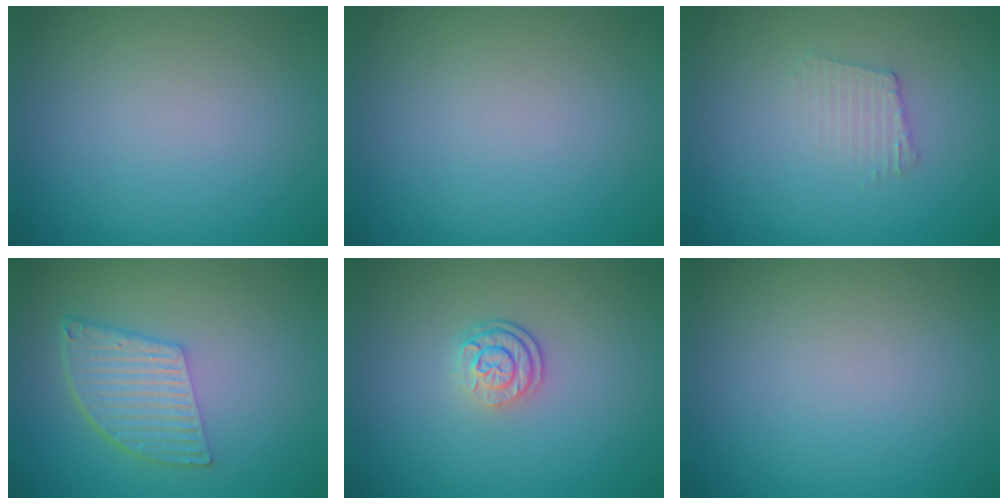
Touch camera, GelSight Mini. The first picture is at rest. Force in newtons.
{"total": 0.0}
{"total": 1.7, "press": 1.7, "slide": 0.2}
{"total": 5.1, "press": 3.6, "slide": 3.7}
{"total": 2.5, "press": 1.9, "slide": 1.6}
{"total": 0.0}